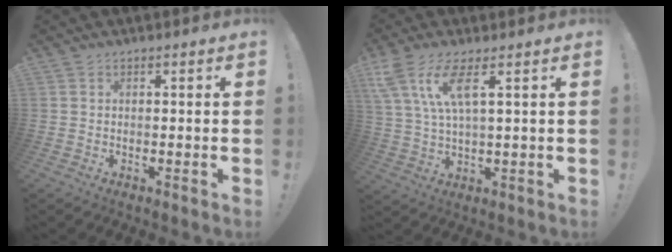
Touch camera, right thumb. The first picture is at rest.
{"total": 10.2, "force": [4.9, 2.9, 8.4], "torque": [-0.167, -0.013, 0.089]}